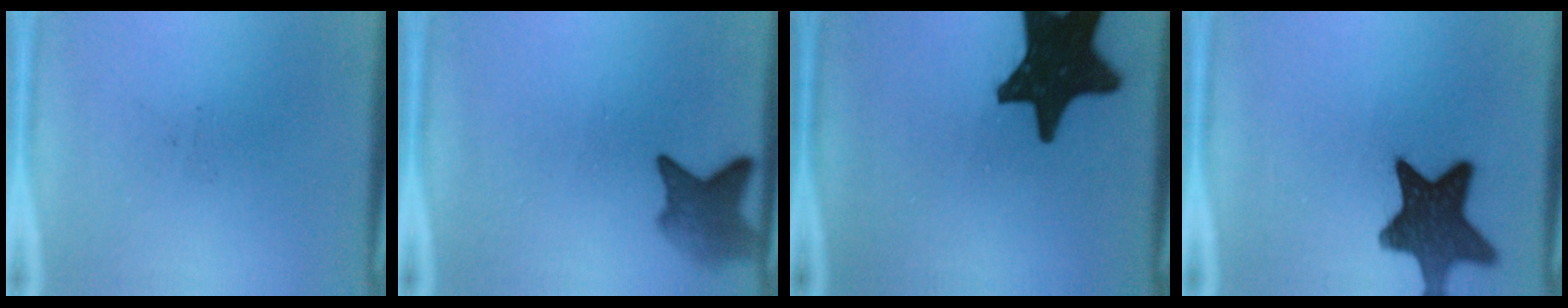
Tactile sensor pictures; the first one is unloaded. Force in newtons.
{"total": 5.0}
{"total": 18.9}
{"total": 13.0}